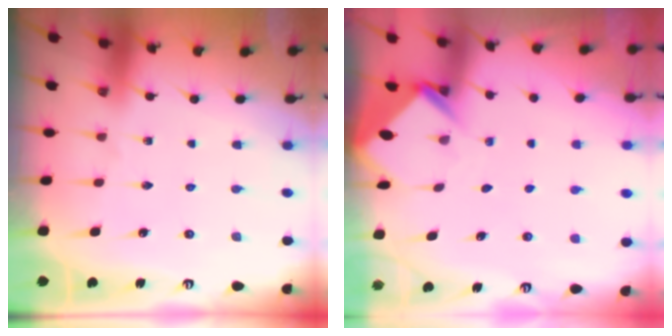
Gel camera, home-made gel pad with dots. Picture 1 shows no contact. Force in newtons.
{"total": 3.9, "press": 3.9, "slide": 0.2}